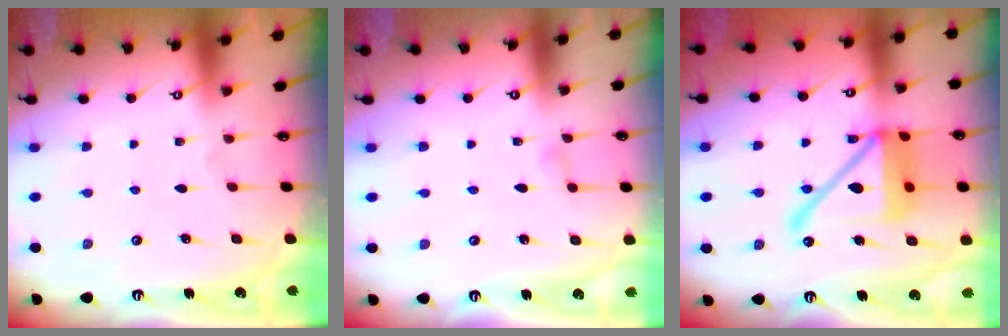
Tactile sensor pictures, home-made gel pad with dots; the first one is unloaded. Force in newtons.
{"total": 2.5, "press": 2.4, "slide": 0.3}
{"total": 18.5, "press": 18.3, "slide": 2.7}